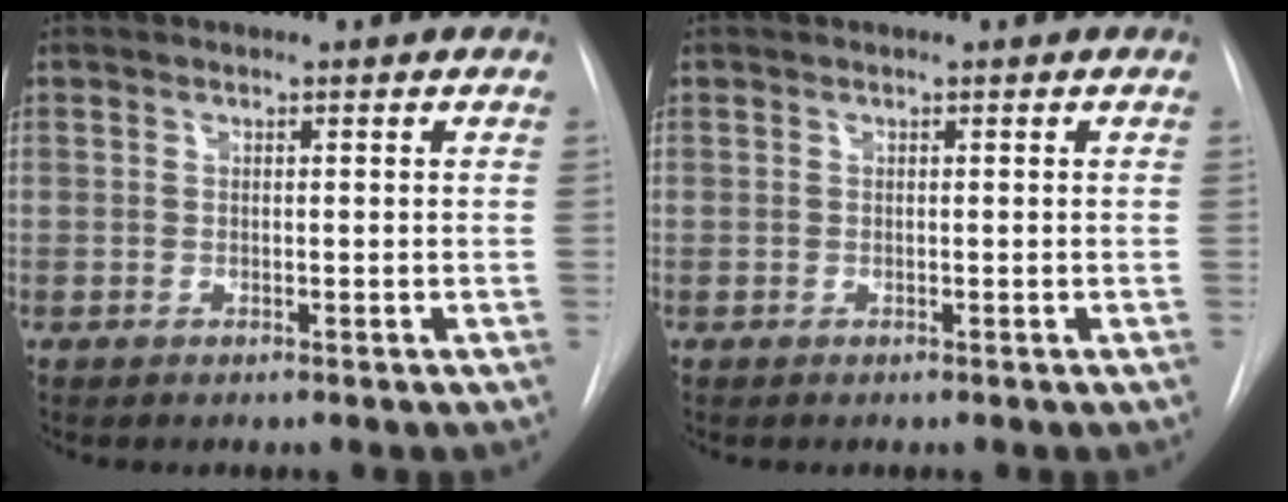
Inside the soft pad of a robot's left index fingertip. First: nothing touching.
{"total": 0.0}